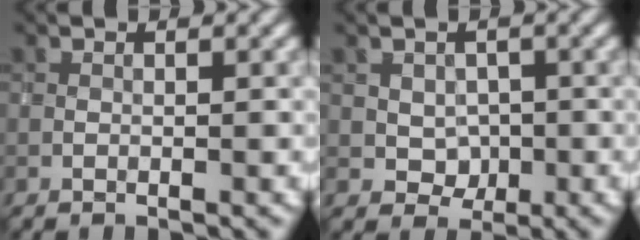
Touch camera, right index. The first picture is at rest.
{"total": 2.1, "force": [0.1, 1.9, 0.9], "torque": [-0.010, -0.002, 0.002]}